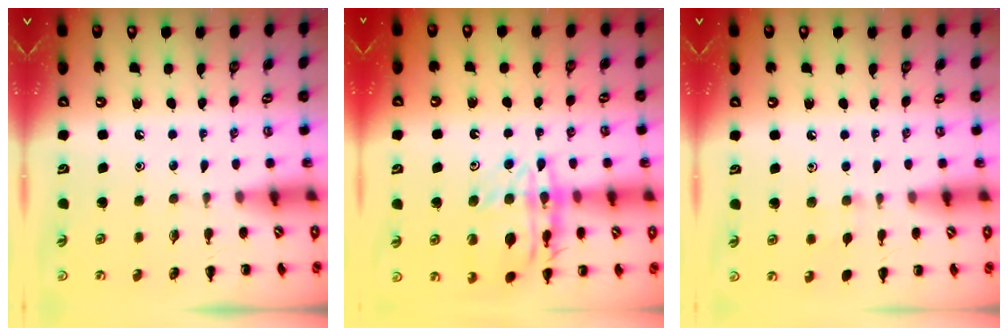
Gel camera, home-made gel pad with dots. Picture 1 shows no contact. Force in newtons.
{"total": 16.6, "press": 16.5, "slide": 1.9}
{"total": 4.7, "press": 4.3, "slide": 1.9}